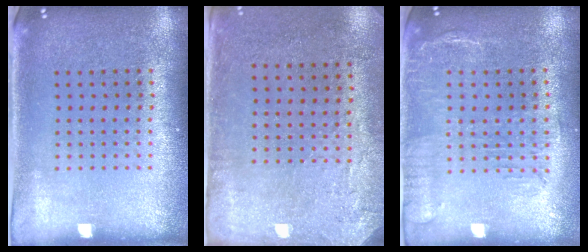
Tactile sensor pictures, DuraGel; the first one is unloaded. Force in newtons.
{"total": 2.8, "press": 2.3, "slide": 1.6}
{"total": 1.8, "press": 1.5, "slide": 1.1}